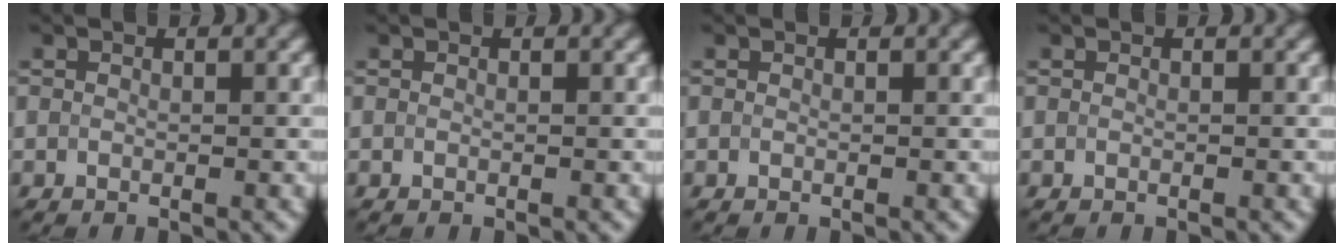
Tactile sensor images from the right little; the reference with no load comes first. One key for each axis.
{"total": 0.0}
{"total": 0.0}
{"total": 0.0}